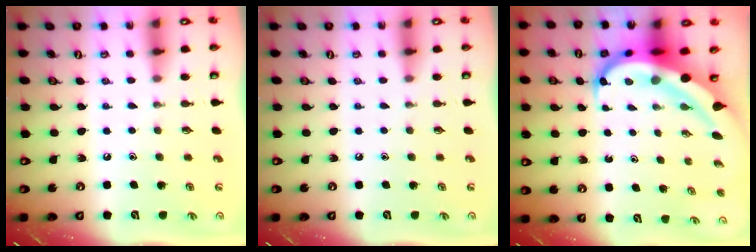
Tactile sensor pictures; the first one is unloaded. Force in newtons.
{"total": 0.0}
{"total": 11.9, "press": 11.8, "slide": 1.2}